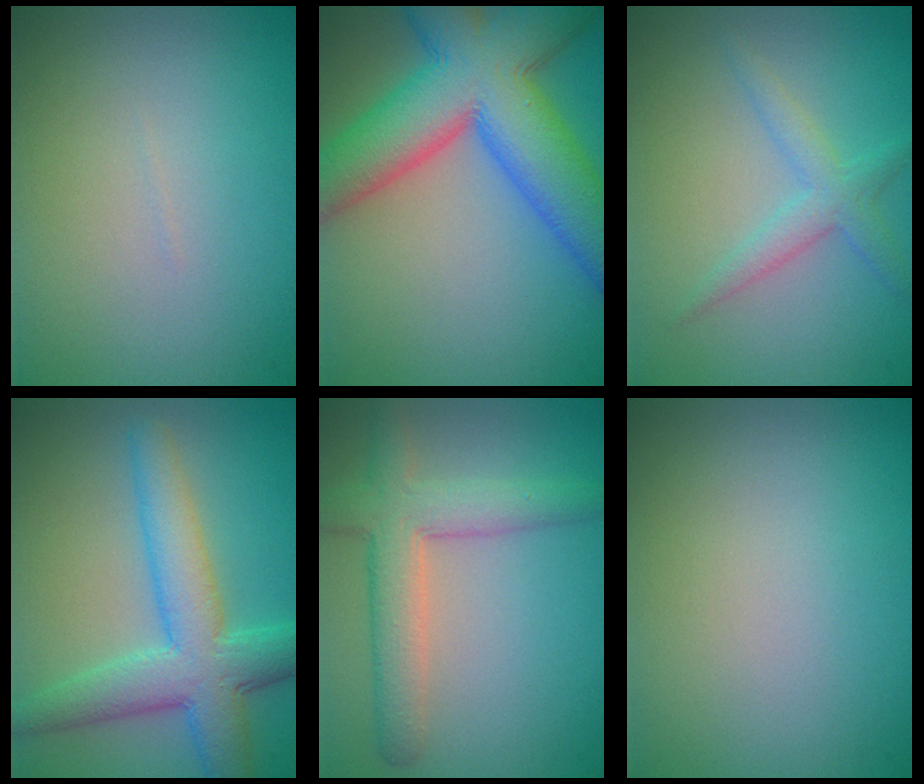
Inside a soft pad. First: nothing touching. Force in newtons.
{"total": 12.3, "press": 12.3, "slide": 0.7}
{"total": 2.3, "press": 2.3, "slide": 0.1}
{"total": 6.6, "press": 6.6, "slide": 0.1}
{"total": 5.0, "press": 4.9, "slide": 0.3}
{"total": 0.0}